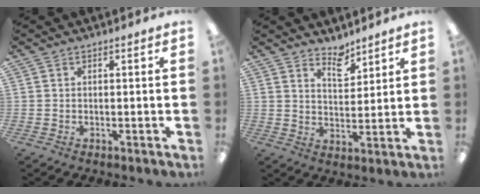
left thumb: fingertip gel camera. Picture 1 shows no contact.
{"total": 6.0, "force": [5.1, 2.4, 2.0], "torque": [-0.012, -0.038, 0.088]}